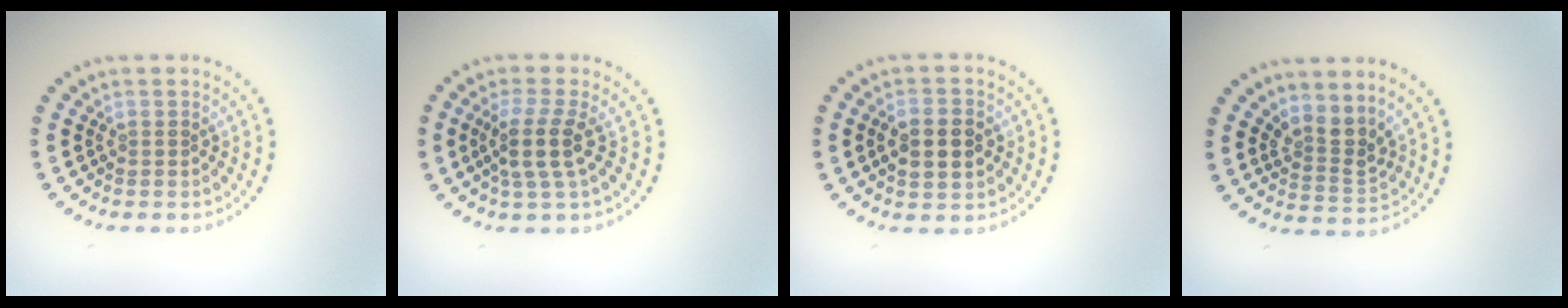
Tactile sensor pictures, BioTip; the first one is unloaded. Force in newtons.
{"total": 3.2, "press": 2.5, "slide": 1.9}
{"total": 4.5, "press": 4.5, "slide": 0.2}
{"total": 2.7, "press": 2.0, "slide": 1.9}